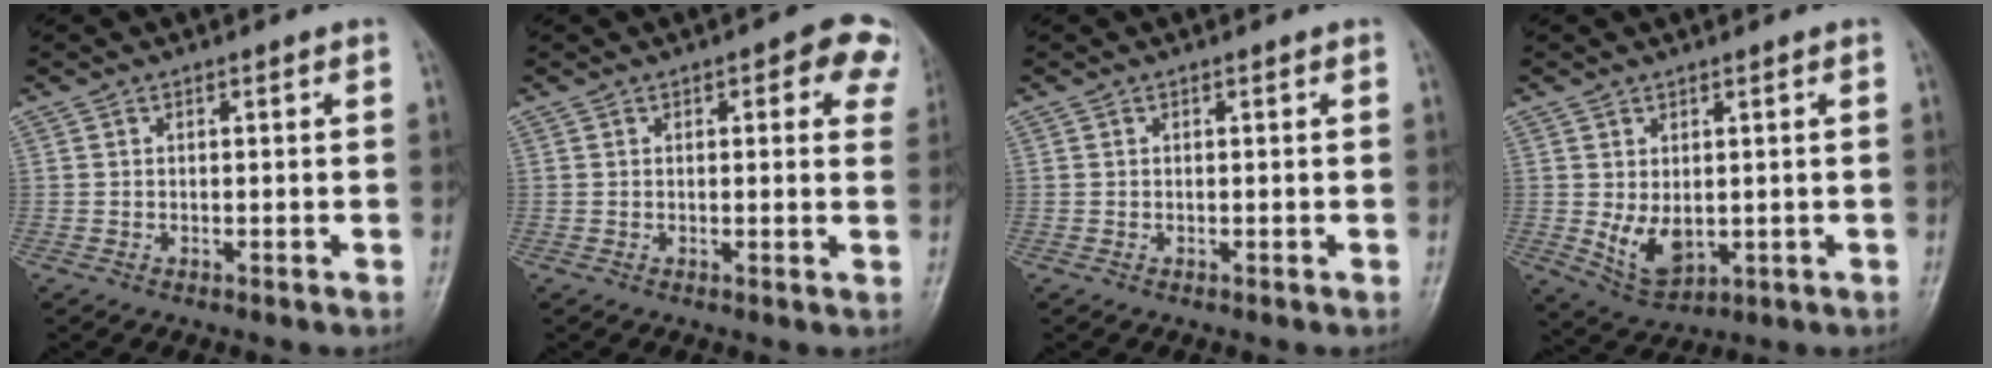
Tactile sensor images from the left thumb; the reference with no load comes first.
{"total": 7.4, "force": [3.4, 3.4, 5.7], "torque": [-0.025, -0.003, 0.028]}
{"total": 0.0}
{"total": 6.3, "force": [0.1, 4.1, 4.8], "torque": [-0.074, -0.015, 0.021]}